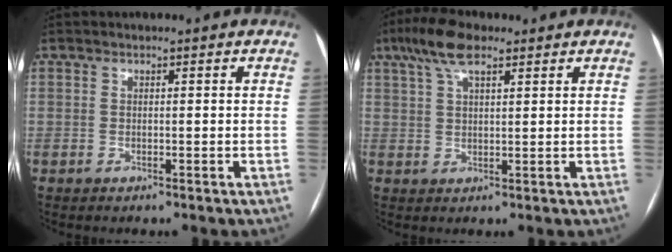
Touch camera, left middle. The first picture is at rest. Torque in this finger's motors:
{"motor_torque": [0.91, -0.73, 0.07, 0.03]}